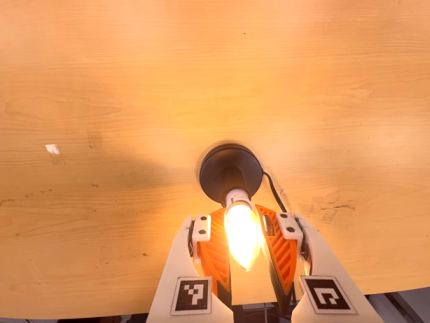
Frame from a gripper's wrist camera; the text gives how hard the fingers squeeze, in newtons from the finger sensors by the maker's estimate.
{"total": 13.4, "left": 12.5, "right": 14.2}